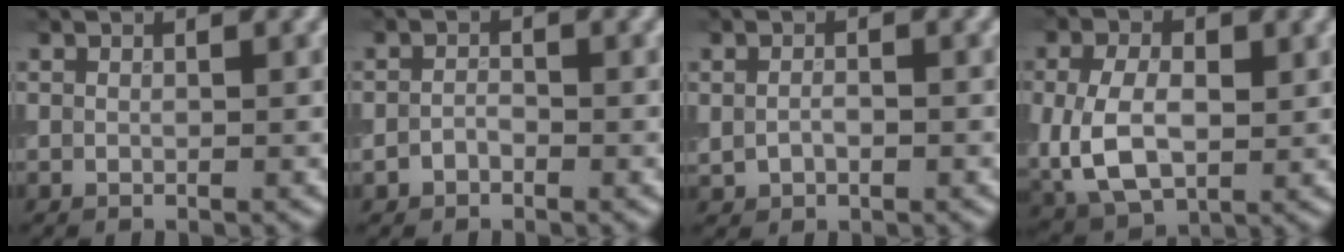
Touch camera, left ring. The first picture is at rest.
{"total": 1.1, "force": [-0.5, 0.8, 0.6], "torque": [-0.011, -0.001, -0.013]}
{"total": 1.6, "force": [-0.1, 1.1, 1.1], "torque": [-0.026, -0.003, 0.000]}
{"total": 7.0, "force": [-0.1, 4.7, 5.2], "torque": [-0.119, -0.005, -0.004]}